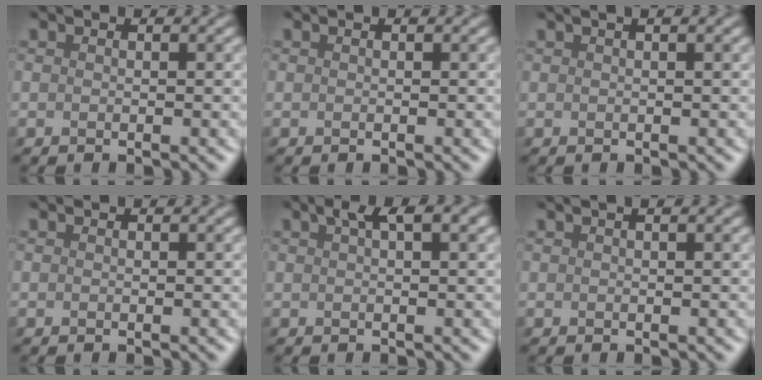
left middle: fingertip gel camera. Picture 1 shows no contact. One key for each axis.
{"total": 0.0}
{"total": 2.9, "fx": 1.7, "fy": 1.1, "fz": 2.2, "tx": -0.014, "ty": 0.007, "tz": 0.006}
{"total": 0.0}
{"total": 3.0, "fx": 1.7, "fy": 0.7, "fz": 2.4, "tx": -0.028, "ty": 0.008, "tz": 0.026}
{"total": 2.1, "fx": 1.2, "fy": 0.7, "fz": 1.6, "tx": -0.015, "ty": 0.003, "tz": 0.009}